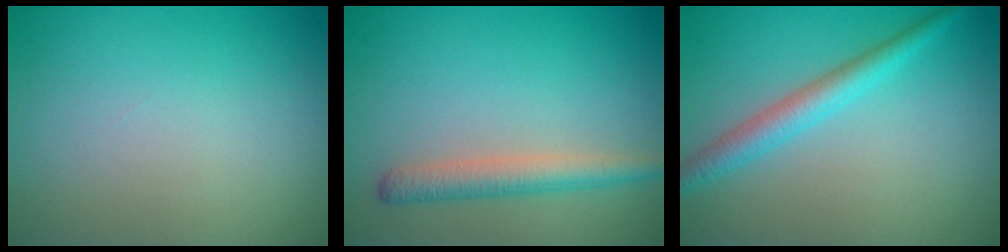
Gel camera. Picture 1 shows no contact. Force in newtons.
{"total": 2.8, "press": 2.8, "slide": 0.1}
{"total": 2.9, "press": 2.9, "slide": 0.1}